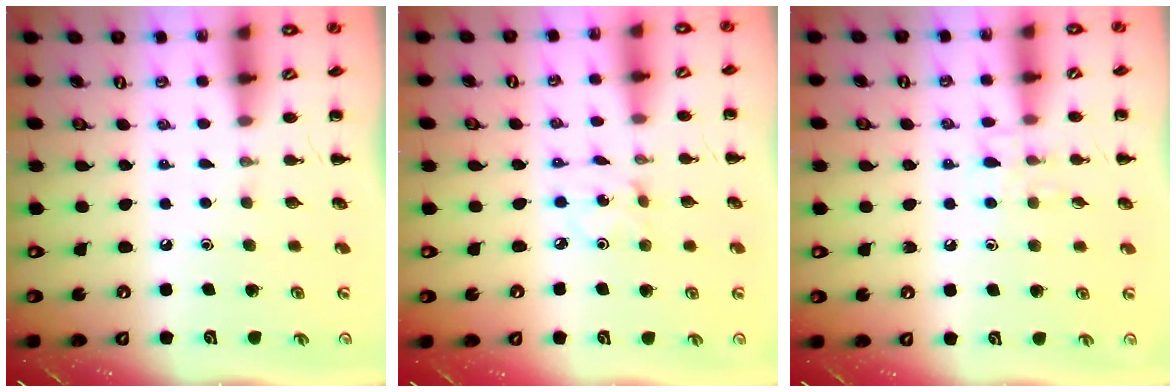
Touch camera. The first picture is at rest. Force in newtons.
{"total": 1.0, "press": 1.0, "slide": 0.2}
{"total": 7.5, "press": 7.1, "slide": 2.2}